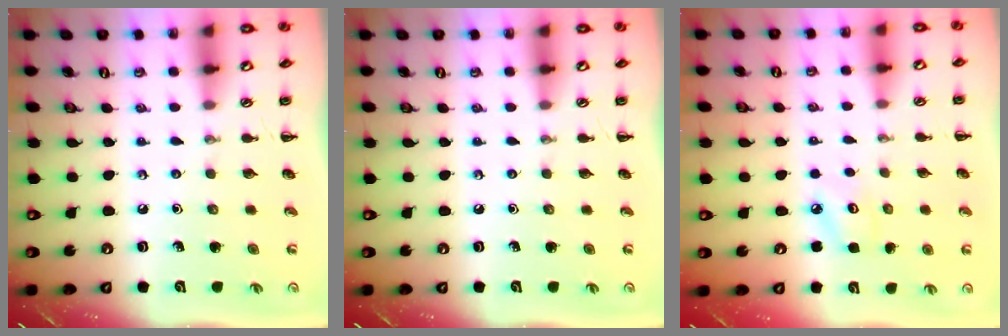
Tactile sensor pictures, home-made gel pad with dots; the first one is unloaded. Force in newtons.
{"total": 0.0}
{"total": 4.8, "press": 4.6, "slide": 1.4}